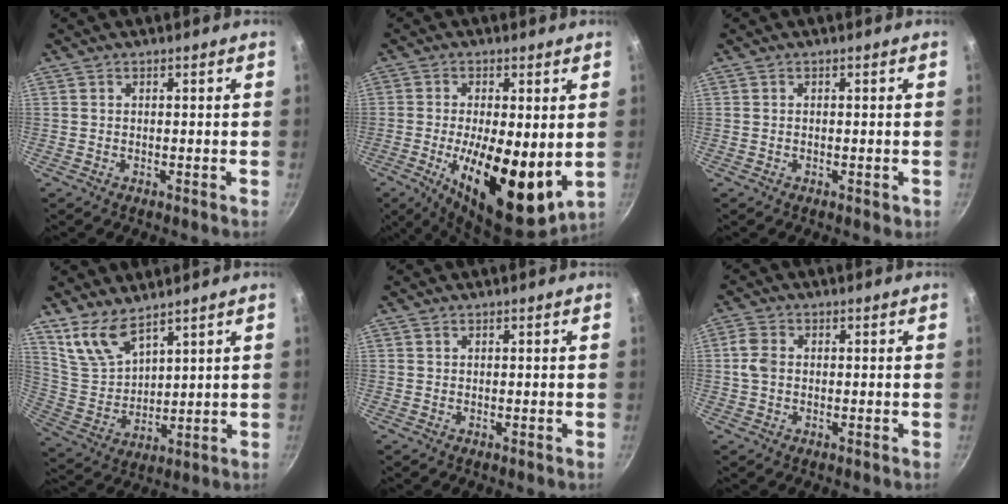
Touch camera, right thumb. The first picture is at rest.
{"total": 17.3, "force": [-2.1, 7.0, 15.7], "torque": [-0.236, -0.015, -0.024]}
{"total": 0.8, "force": [-0.3, 0.5, 0.6], "torque": [-0.006, 0.001, -0.004]}
{"total": 9.0, "force": [6.9, 3.6, 4.5], "torque": [-0.078, -0.049, 0.156]}
{"total": 0.0}
{"total": 3.8, "force": [0.1, 2.7, 2.6], "torque": [-0.056, 0.008, -0.003]}